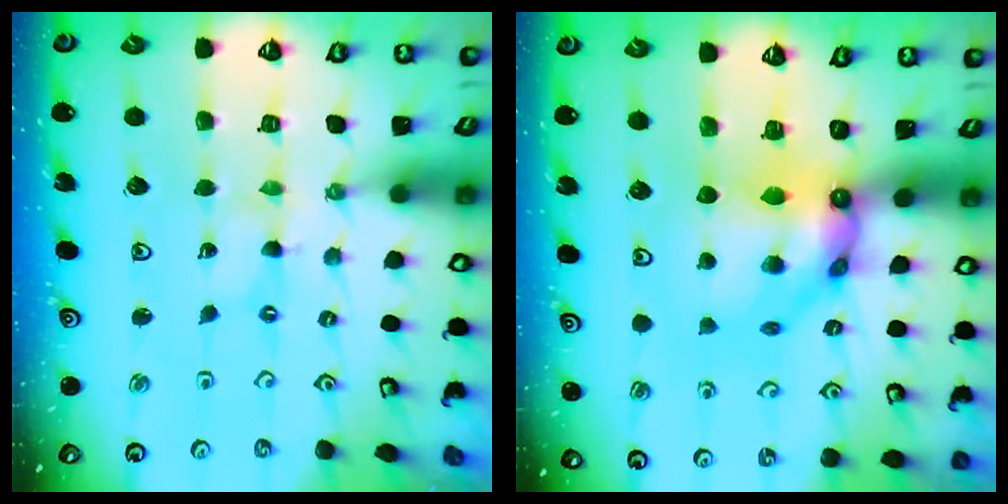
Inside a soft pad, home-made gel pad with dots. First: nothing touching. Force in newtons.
{"total": 10.5, "press": 10.4, "slide": 1.3}